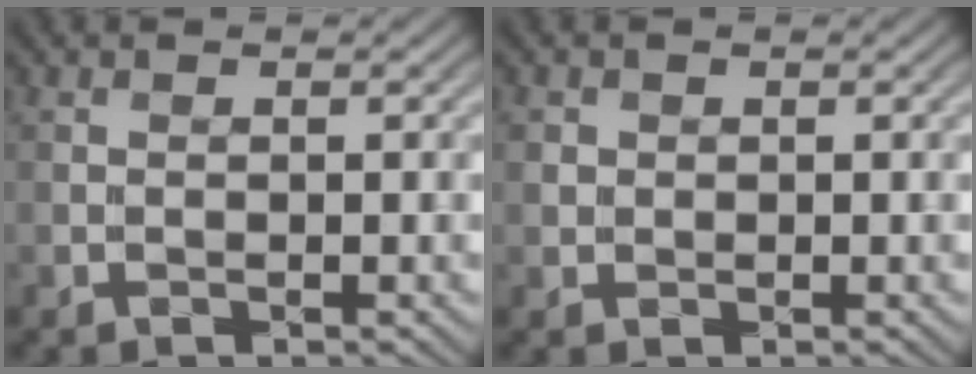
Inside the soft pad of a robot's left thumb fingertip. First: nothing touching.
{"total": 1.3, "force": [0.3, 1.2, 0.3], "torque": [-0.004, -0.005, 0.006]}